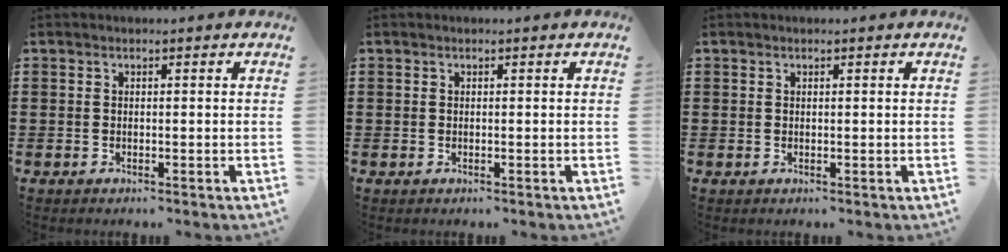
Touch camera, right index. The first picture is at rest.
{"total": 0.0}
{"total": 0.0}